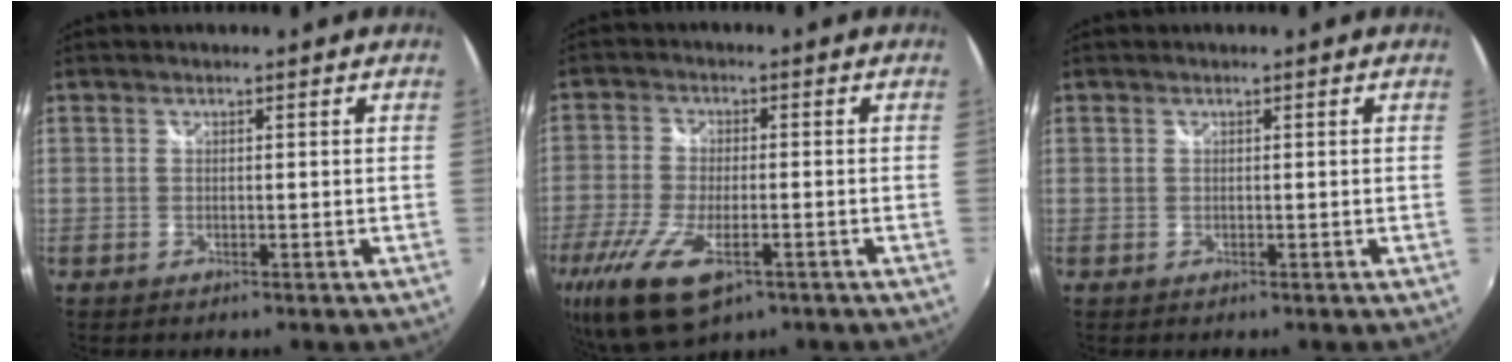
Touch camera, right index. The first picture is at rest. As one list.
[{"total": 14.9, "force": [-7.8, 6.0, 11.2], "torque": [-0.247, -0.053, -0.134]}, {"total": 0.0}]